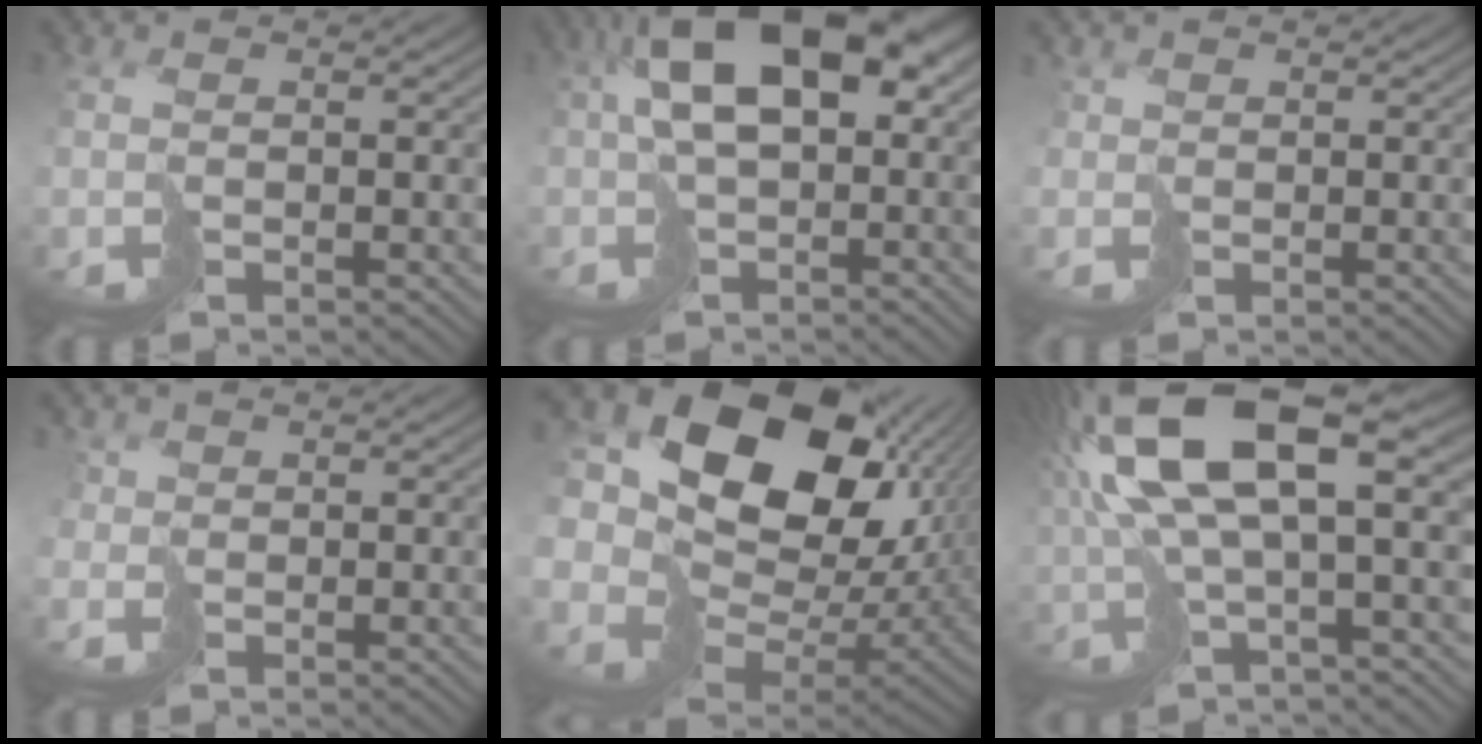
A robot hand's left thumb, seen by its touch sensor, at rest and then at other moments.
{"total": 12.9, "force": [1.4, 6.9, 10.8], "torque": [-0.184, 0.000, 0.024]}
{"total": 0.8, "force": [0.2, 0.6, -0.4], "torque": [0.007, -0.003, 0.006]}
{"total": 2.0, "force": [0.3, 1.9, 0.3], "torque": [-0.019, -0.007, 0.005]}
{"total": 21.4, "force": [7.7, 15.4, 12.7], "torque": [-0.289, 0.004, 0.161]}
{"total": 14.5, "force": [3.8, 5.0, 13.1], "torque": [-0.286, 0.011, 0.080]}